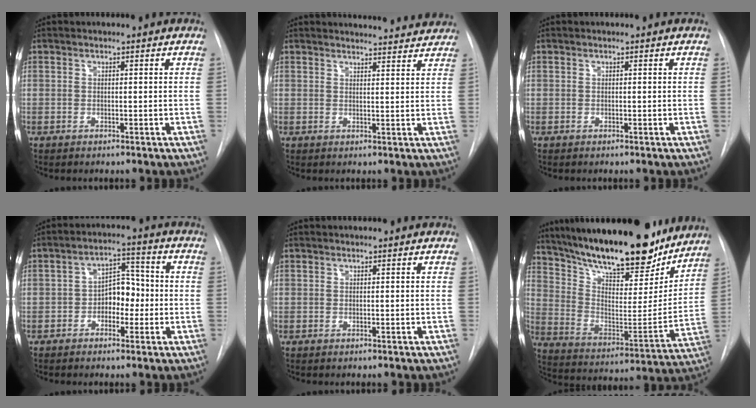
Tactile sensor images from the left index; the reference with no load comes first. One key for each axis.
{"total": 10.3, "fx": 10.0, "fy": 1.4, "fz": 1.6, "tx": -0.006, "ty": -0.008, "tz": 0.098}
{"total": 0.0}
{"total": 6.0, "fx": -2.0, "fy": 3.7, "fz": 4.3, "tx": -0.061, "ty": 0.018, "tz": -0.038}
{"total": 0.0}
{"total": 25.9, "fx": 21.4, "fy": 7.0, "fz": 12.8, "tx": -0.220, "ty": -0.016, "tz": 0.319}